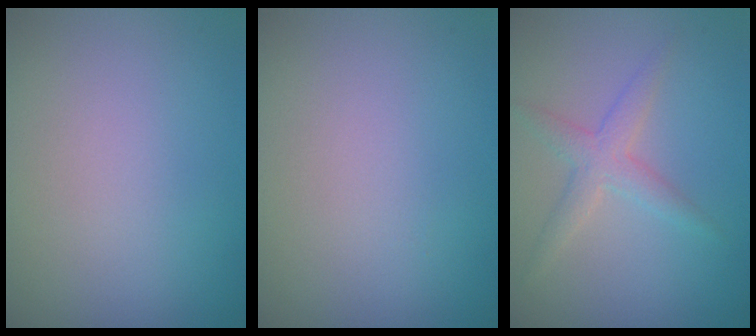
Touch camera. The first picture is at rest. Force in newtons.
{"total": 0.0}
{"total": 2.3, "press": 2.3, "slide": 0.1}